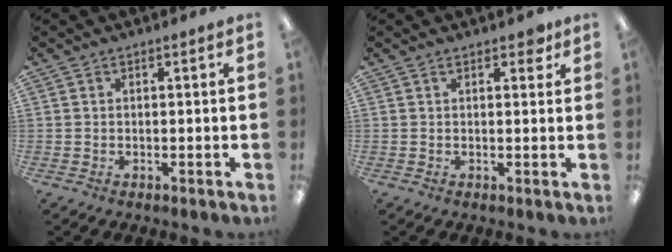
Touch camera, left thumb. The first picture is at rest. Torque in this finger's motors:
{"motor_torque": [0.37, 0.18, 0.28, -0.31, 0.00]}